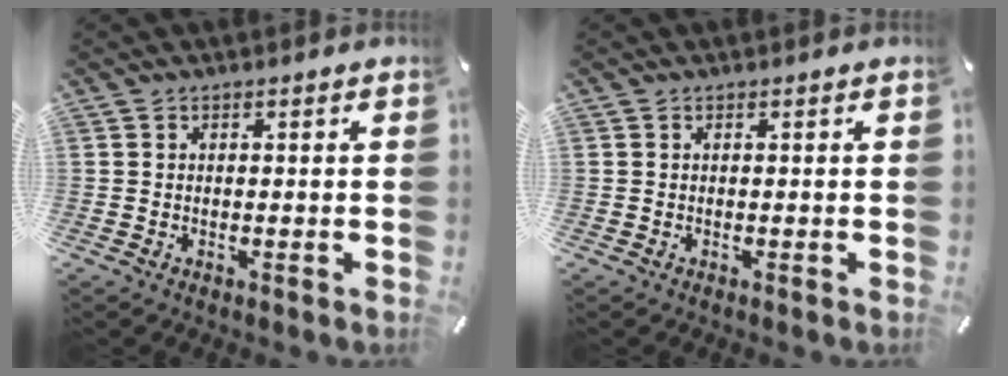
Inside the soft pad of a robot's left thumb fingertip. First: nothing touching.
{"total": 0.0}